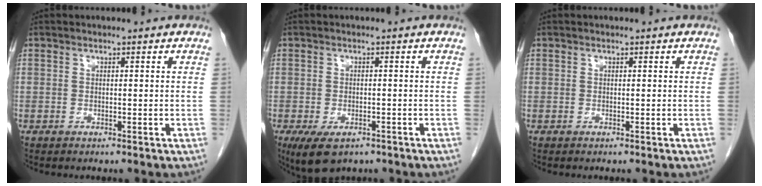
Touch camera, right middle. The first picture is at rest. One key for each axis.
{"total": 5.9, "fx": -3.8, "fy": 2.7, "fz": 3.6, "tx": -0.067, "ty": -0.009, "tz": -0.058}
{"total": 0.0}